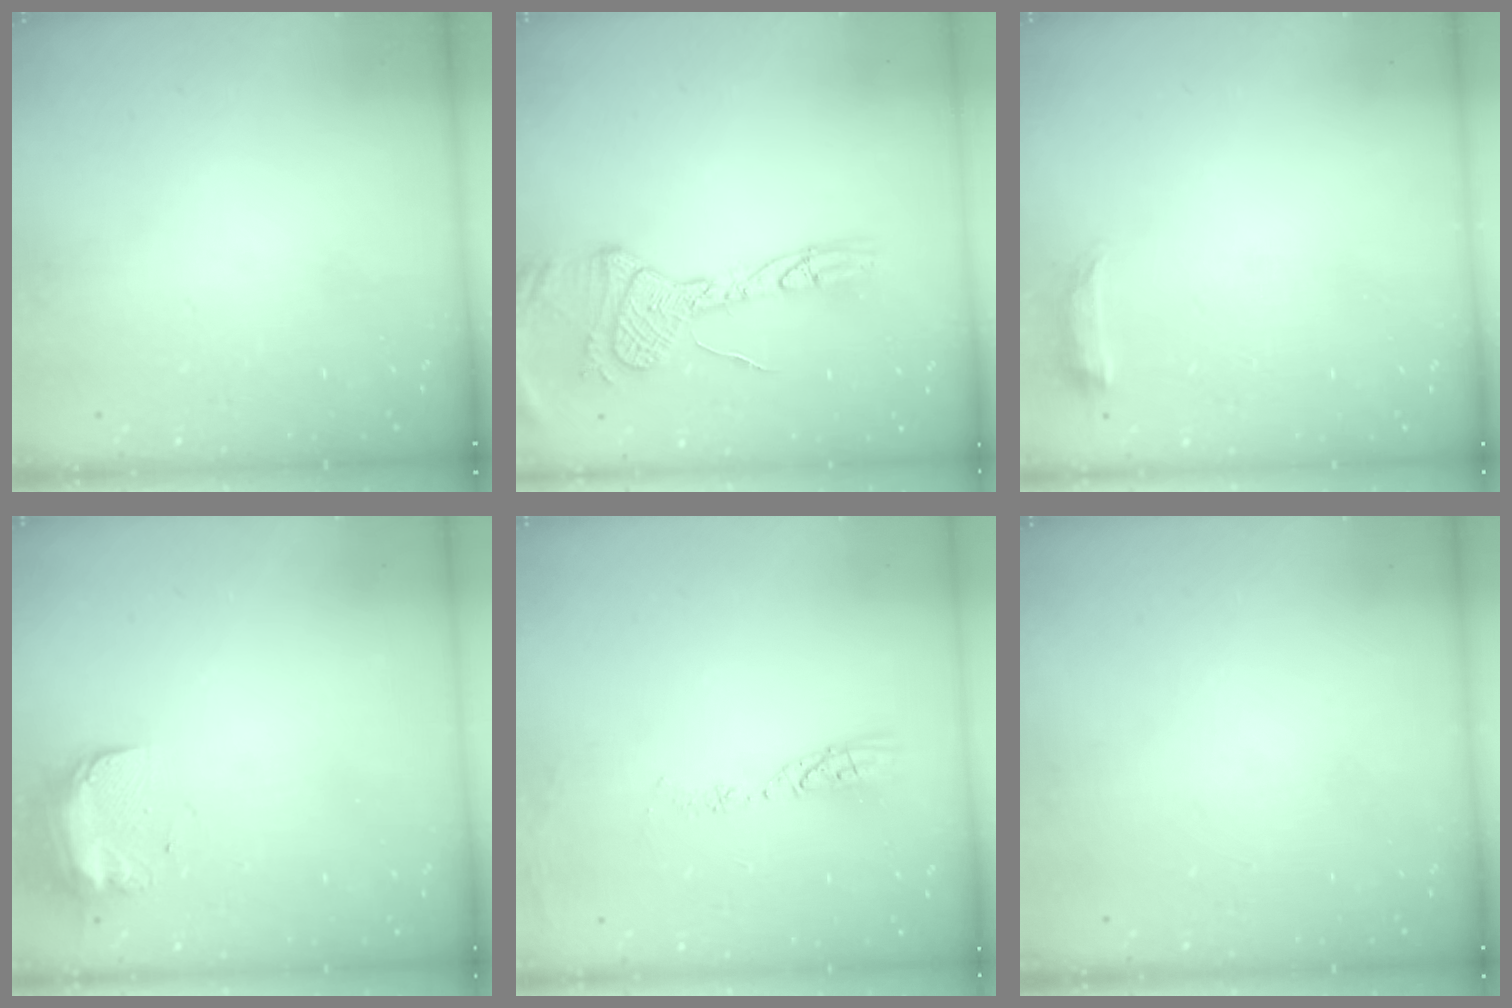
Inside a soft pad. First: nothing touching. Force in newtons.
{"total": 17.0, "press": 17.0, "slide": 1.6}
{"total": 6.6, "press": 6.6, "slide": 0.6}
{"total": 9.2, "press": 9.2, "slide": 0.6}
{"total": 5.9, "press": 5.8, "slide": 0.7}
{"total": 0.0}